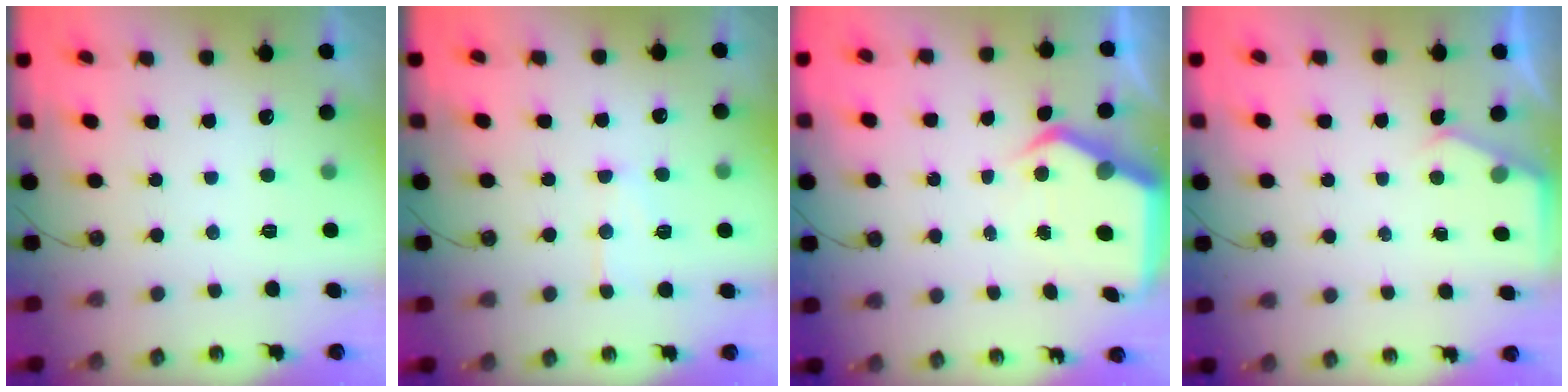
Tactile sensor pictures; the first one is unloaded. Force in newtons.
{"total": 8.2, "press": 8.1, "slide": 0.6}
{"total": 6.3, "press": 6.3, "slide": 0.6}
{"total": 3.4, "press": 3.4, "slide": 0.4}